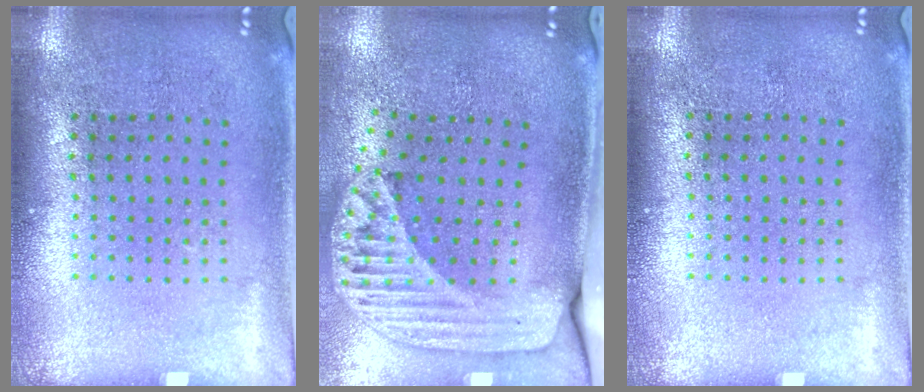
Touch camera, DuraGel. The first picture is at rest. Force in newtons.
{"total": 2.4, "press": 1.7, "slide": 1.6}
{"total": 0.0}